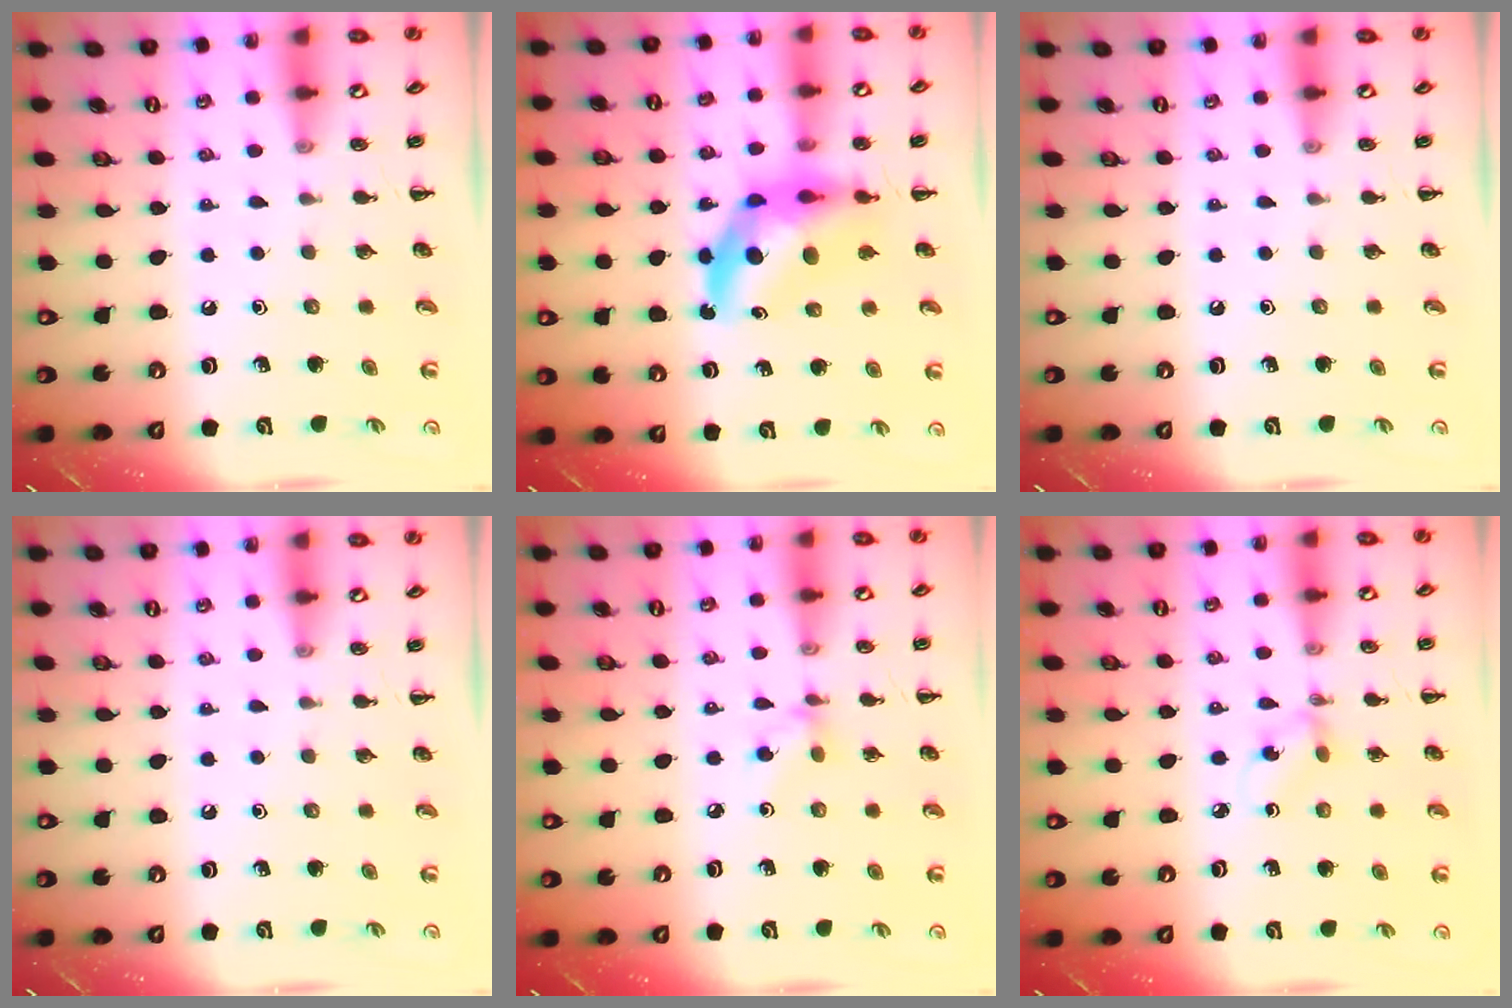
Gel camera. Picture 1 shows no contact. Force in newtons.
{"total": 10.2, "press": 9.6, "slide": 3.4}
{"total": 0.0}
{"total": 0.0}
{"total": 3.8, "press": 3.7, "slide": 0.9}
{"total": 1.8, "press": 1.7, "slide": 0.6}